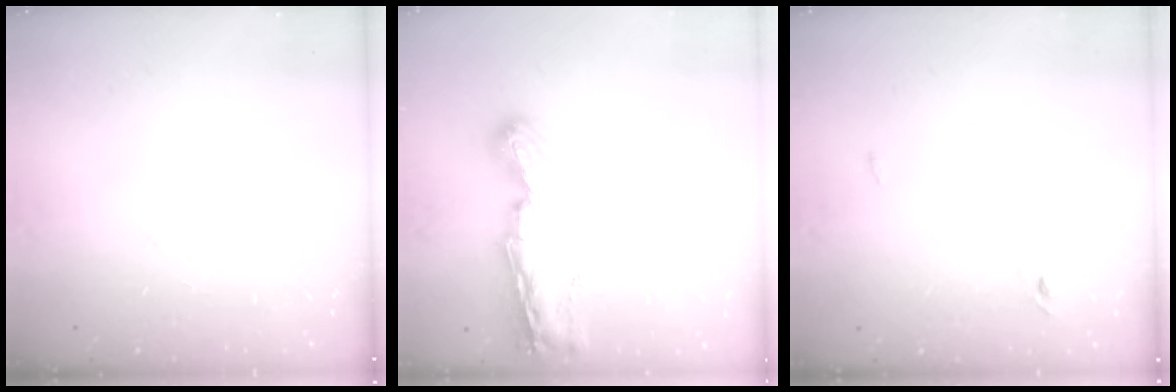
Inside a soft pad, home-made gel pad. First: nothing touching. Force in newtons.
{"total": 9.3, "press": 9.3, "slide": 1.0}
{"total": 2.4, "press": 2.2, "slide": 1.0}